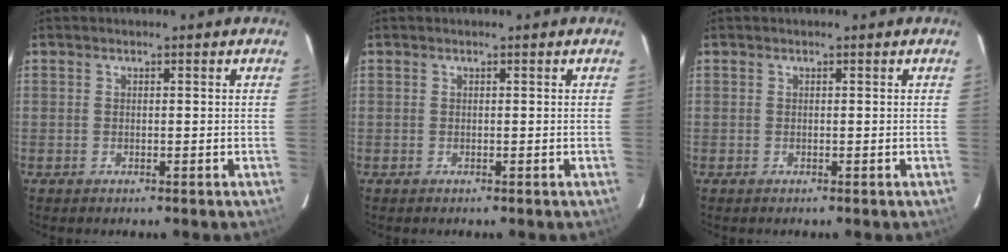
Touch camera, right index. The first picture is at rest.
{"total": 0.0}
{"total": 0.0}